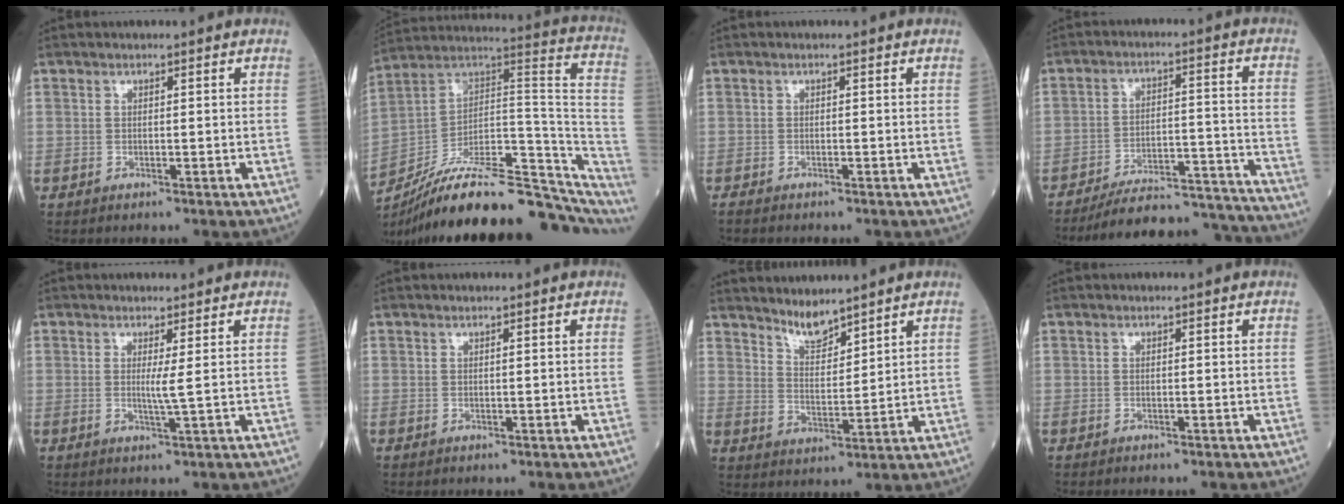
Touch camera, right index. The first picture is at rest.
{"total": 31.1, "force": [-24.0, 9.0, 17.7], "torque": [-0.247, 0.019, -0.357]}
{"total": 2.0, "force": [-1.7, 0.6, 0.9], "torque": [-0.025, -0.008, -0.024]}
{"total": 20.0, "force": [-19.2, 2.5, 4.6], "torque": [-0.062, 0.022, -0.268]}
{"total": 1.9, "force": [0.3, -0.5, 1.7], "torque": [-0.038, -0.007, 0.007]}
{"total": 0.0}
{"total": 4.8, "force": [4.4, 0.8, 1.6], "torque": [-0.038, -0.007, 0.092]}
{"total": 0.0}